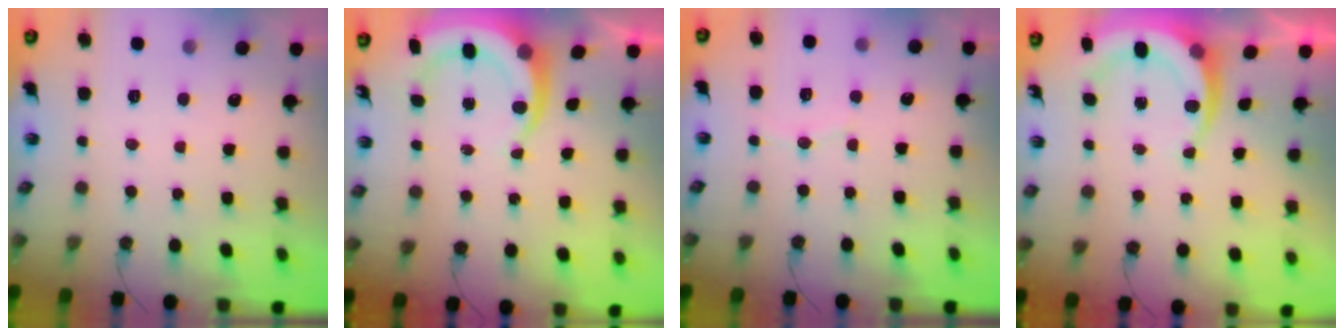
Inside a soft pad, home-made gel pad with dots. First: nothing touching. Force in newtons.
{"total": 8.1, "press": 7.9, "slide": 1.5}
{"total": 5.1, "press": 5.0, "slide": 1.0}
{"total": 8.0, "press": 7.8, "slide": 1.8}